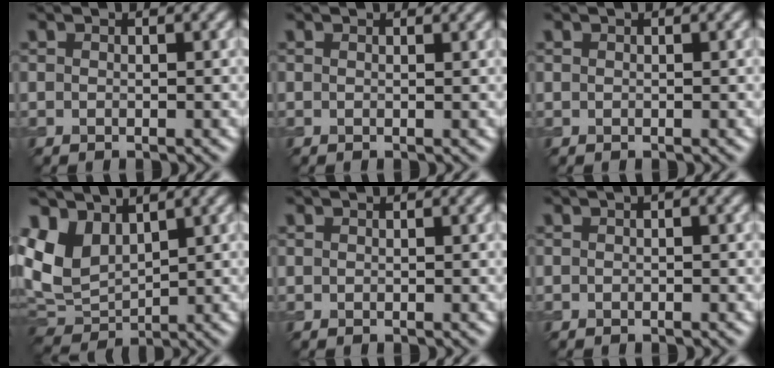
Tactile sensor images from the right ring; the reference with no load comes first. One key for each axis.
{"total": 1.1, "fx": 1.0, "fy": 0.3, "fz": 0.4, "tx": -0.011, "ty": -0.003, "tz": 0.007}
{"total": 0.0}
{"total": 5.4, "fx": 2.3, "fy": 3.8, "fz": 3.1, "tx": -0.073, "ty": -0.003, "tz": 0.047}
{"total": 0.0}
{"total": 0.5, "fx": 0.1, "fy": 0.1, "fz": 0.5, "tx": -0.009, "ty": 0.004, "tz": 0.002}